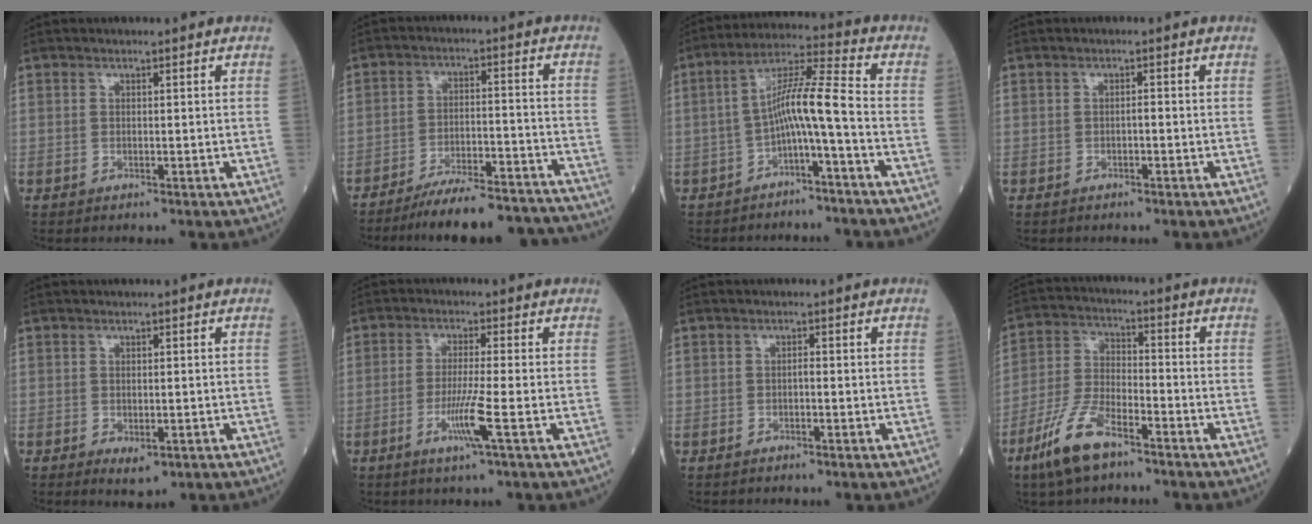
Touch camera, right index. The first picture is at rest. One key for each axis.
{"total": 17.1, "fx": -16.0, "fy": 2.3, "fz": 5.6, "tx": -0.074, "ty": 0.014, "tz": -0.226}
{"total": 7.8, "fx": -2.5, "fy": -0.2, "fz": 7.4, "tx": -0.132, "ty": 0.030, "tz": -0.045}
{"total": 0.7, "fx": -0.3, "fy": 0.1, "fz": 0.6, "tx": -0.009, "ty": 0.002, "tz": -0.005}
{"total": 2.5, "fx": -1.1, "fy": 1.1, "fz": 1.9, "tx": -0.027, "ty": -0.003, "tz": -0.008}
{"total": 5.6, "fx": -2.1, "fy": -0.9, "fz": 5.1, "tx": -0.100, "ty": -0.015, "tz": -0.043}
{"total": 0.8, "fx": -0.4, "fy": 0.2, "fz": 0.6, "tx": -0.010, "ty": 0.001, "tz": -0.010}
{"total": 10.0, "fx": -6.7, "fy": 2.9, "fz": 6.9, "tx": -0.154, "ty": -0.013, "tz": -0.134}